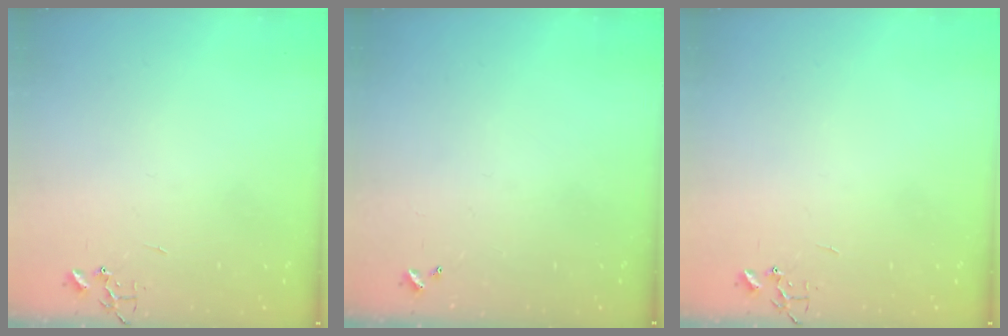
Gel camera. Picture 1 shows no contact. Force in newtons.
{"total": 0.0}
{"total": 0.0}